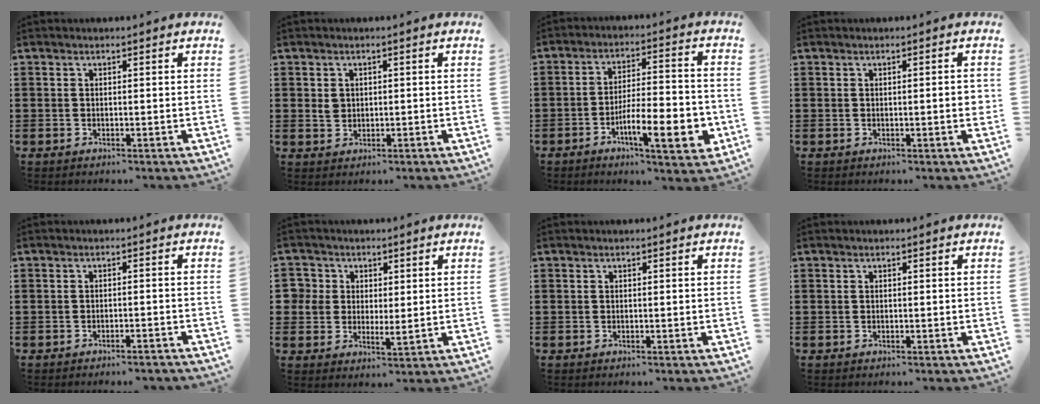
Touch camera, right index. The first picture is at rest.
{"total": 1.7, "force": [0.3, 1.4, 0.9], "torque": [-0.023, 0.005, 0.007]}
{"total": 11.7, "force": [-4.6, 2.9, 10.4], "torque": [-0.179, 0.000, -0.080]}
{"total": 1.7, "force": [-0.1, 0.2, 1.7], "torque": [-0.029, -0.001, -0.002]}
{"total": 1.3, "force": [-1.3, -0.1, 0.2], "torque": [-0.007, 0.001, -0.025]}
{"total": 3.7, "force": [1.4, 3.3, 0.9], "torque": [-0.035, 0.011, 0.026]}
{"total": 0.0}
{"total": 0.0}